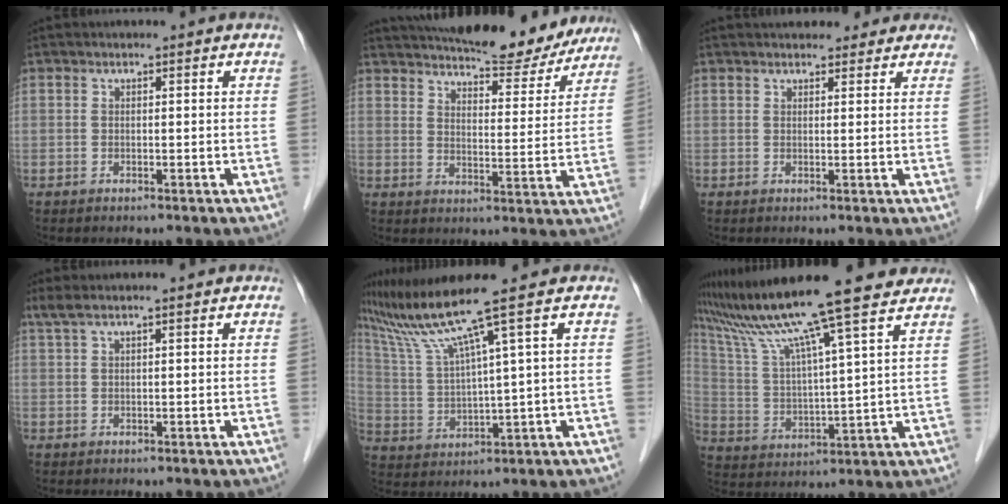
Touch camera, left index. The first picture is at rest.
{"total": 19.5, "force": [17.6, 4.8, 7.0], "torque": [-0.100, 0.001, 0.229]}
{"total": 9.0, "force": [7.8, 3.4, 2.8], "torque": [-0.015, 0.023, 0.090]}
{"total": 3.3, "force": [2.6, -0.1, 2.1], "torque": [-0.045, 0.034, 0.051]}
{"total": 9.2, "force": [6.6, -3.0, 5.7], "torque": [-0.115, 0.003, 0.134]}
{"total": 19.2, "force": [15.9, -0.8, 10.8], "torque": [-0.193, 0.017, 0.253]}